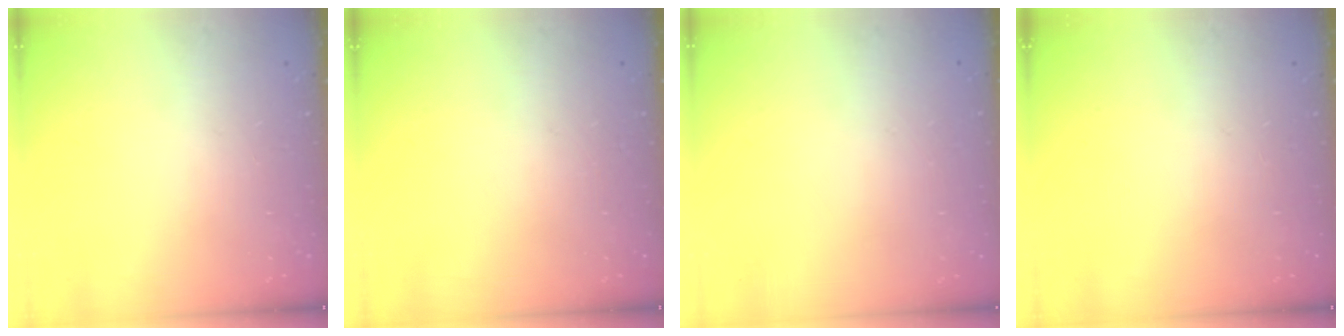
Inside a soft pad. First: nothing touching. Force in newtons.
{"total": 0.0}
{"total": 0.0}
{"total": 0.0}